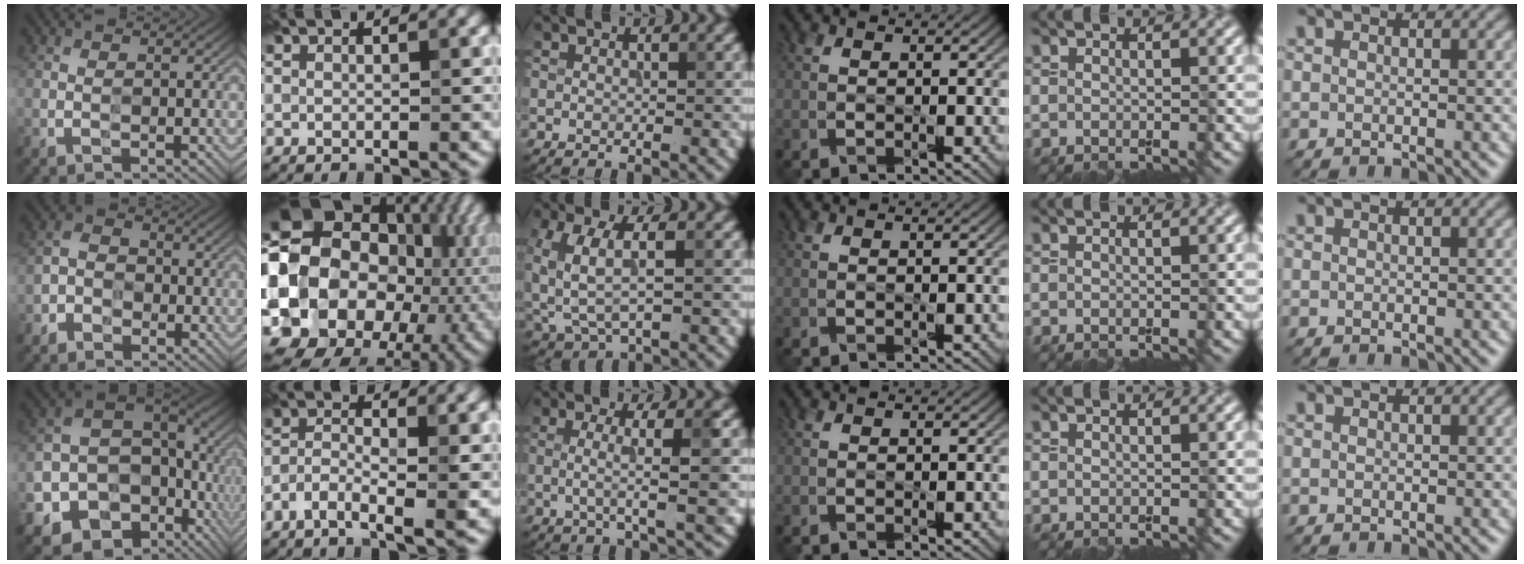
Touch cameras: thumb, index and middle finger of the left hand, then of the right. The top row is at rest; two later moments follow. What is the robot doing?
{"motion": "wipe", "object": "paper plate"}